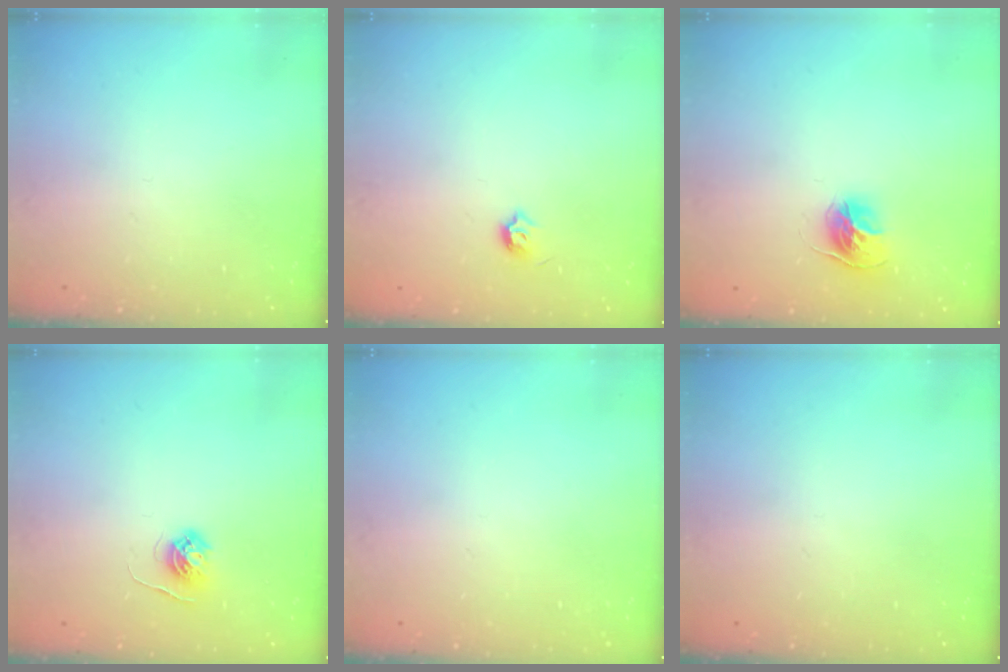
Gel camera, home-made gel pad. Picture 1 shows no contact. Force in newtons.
{"total": 3.9, "press": 3.8, "slide": 0.7}
{"total": 11.1, "press": 11.1, "slide": 0.9}
{"total": 4.8, "press": 4.7, "slide": 0.5}
{"total": 0.0}
{"total": 0.0}